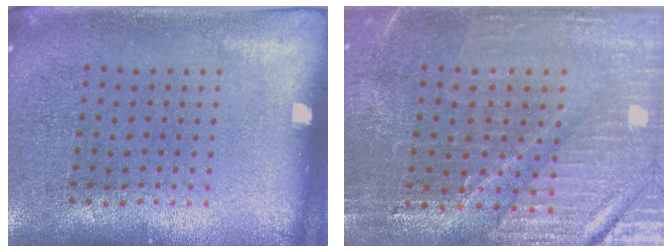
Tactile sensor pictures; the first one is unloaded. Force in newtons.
{"total": 3.1, "press": 3.1, "slide": 0.4}